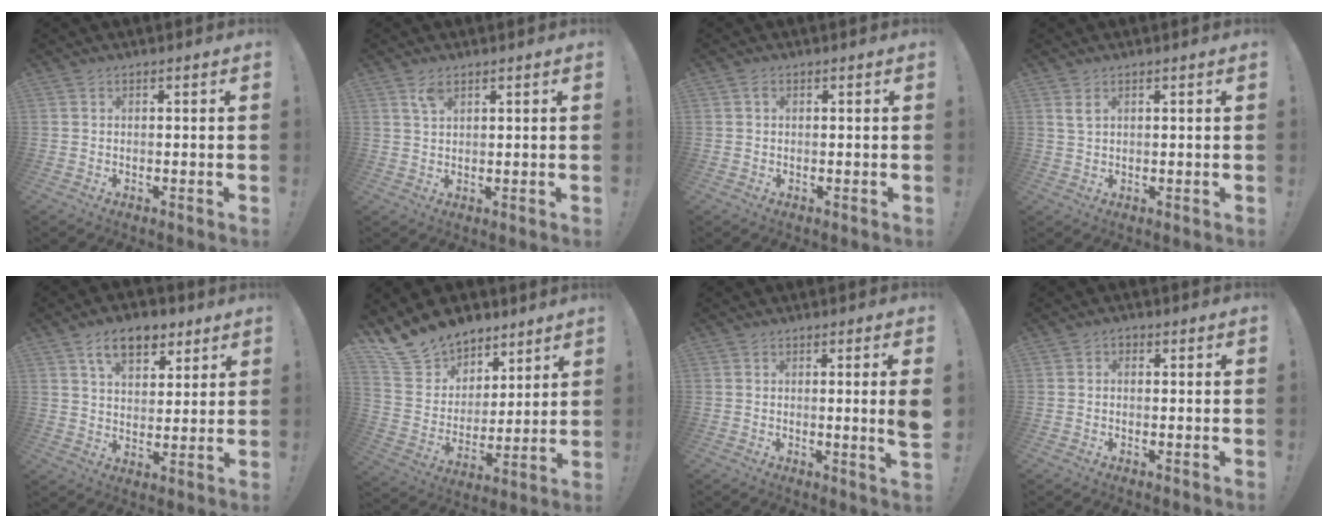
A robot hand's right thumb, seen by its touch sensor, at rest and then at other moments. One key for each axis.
{"total": 3.7, "fx": 2.3, "fy": 1.6, "fz": 2.4, "tx": -0.041, "ty": -0.007, "tz": 0.041}
{"total": 0.9, "fx": 0.3, "fy": 0.7, "fz": 0.6, "tx": -0.012, "ty": 0.004, "tz": 0.004}
{"total": 2.8, "fx": 1.5, "fy": 1.5, "fz": 1.8, "tx": -0.029, "ty": -0.002, "tz": 0.027}
{"total": 11.5, "fx": 6.6, "fy": 6.8, "fz": 6.5, "tx": -0.093, "ty": -0.022, "tz": 0.121}
{"total": 14.5, "fx": 11.5, "fy": 8.5, "fz": 2.6, "tx": -0.067, "ty": -0.086, "tz": 0.227}
{"total": 4.7, "fx": 0.3, "fy": -0.5, "fz": 4.6, "tx": -0.076, "ty": -0.008, "tz": 0.005}
{"total": 1.2, "fx": -0.4, "fy": 0.9, "fz": 0.6, "tx": -0.007, "ty": 0.003, "tz": -0.008}